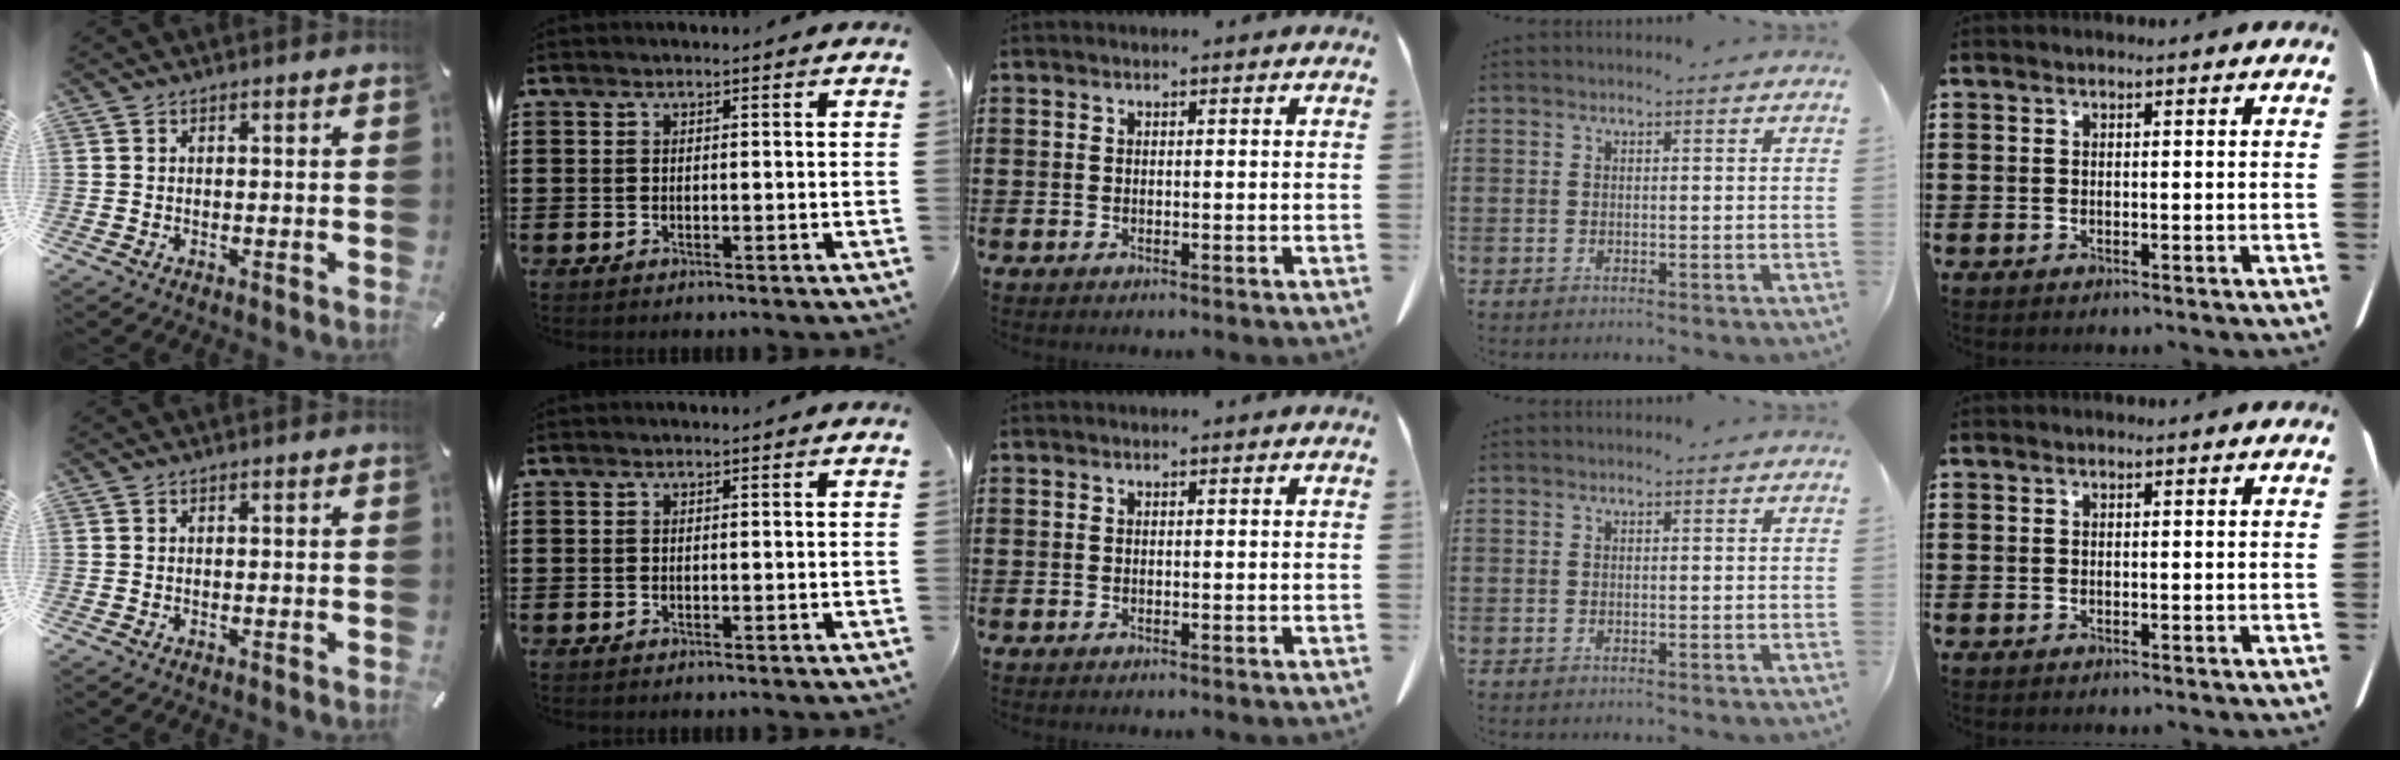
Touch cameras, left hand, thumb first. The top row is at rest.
{}